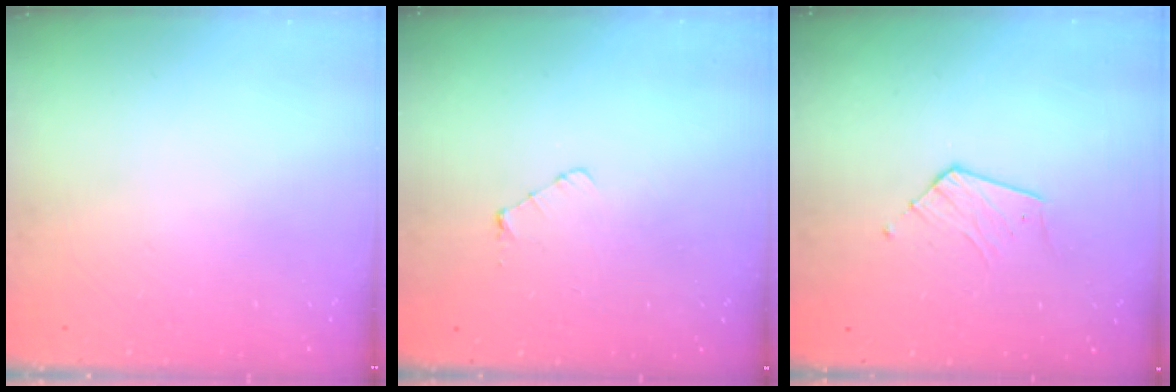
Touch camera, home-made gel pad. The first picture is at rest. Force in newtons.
{"total": 3.9, "press": 3.9, "slide": 0.4}
{"total": 5.6, "press": 5.6, "slide": 0.6}